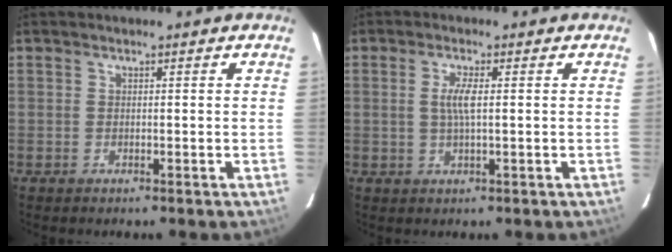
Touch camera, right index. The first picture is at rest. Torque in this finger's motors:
{"motor_torque": [0.39, -0.03, 0.31, 0.09]}